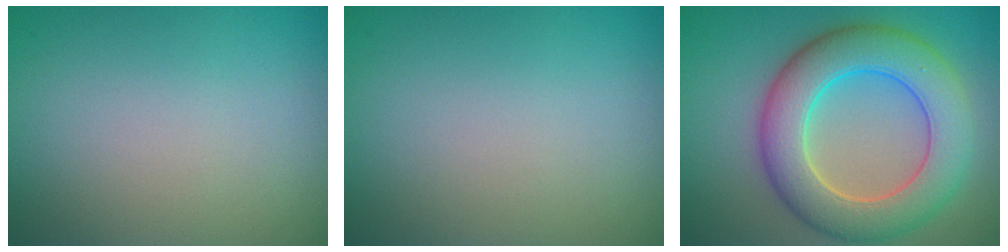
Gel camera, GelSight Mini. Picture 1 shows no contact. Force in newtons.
{"total": 0.0}
{"total": 8.4, "press": 8.4, "slide": 0.6}